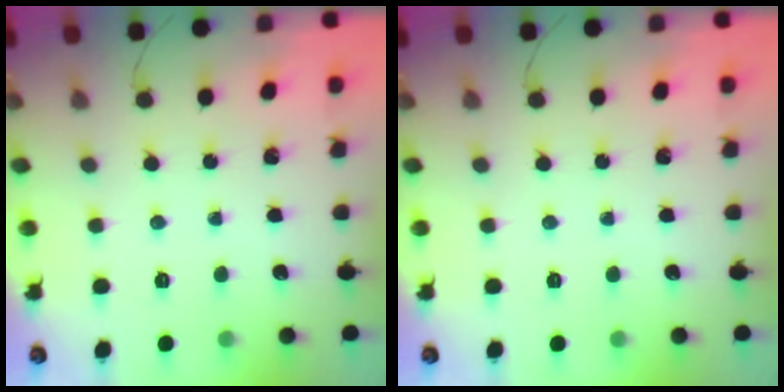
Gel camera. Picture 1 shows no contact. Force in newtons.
{"total": 0.0}